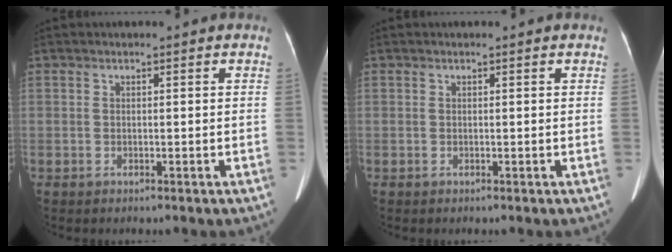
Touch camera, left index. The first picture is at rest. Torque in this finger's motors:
{"motor_torque": [0.12, 0.06, 0.04, 0.02]}